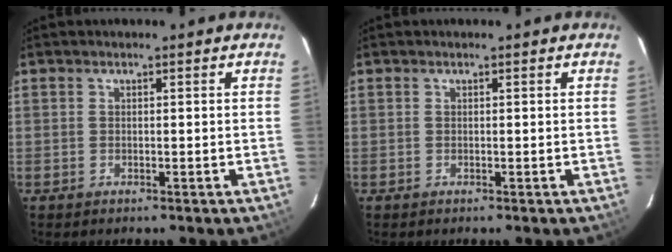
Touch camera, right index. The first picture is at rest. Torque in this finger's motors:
{"motor_torque": [0.21, 0.01, 0.03, 0.01]}